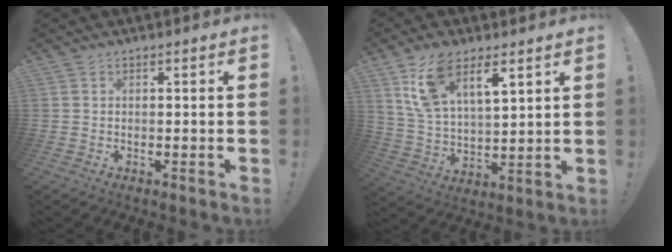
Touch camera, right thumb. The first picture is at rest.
{"total": 13.3, "force": [8.3, 5.9, 8.6], "torque": [-0.157, -0.034, 0.153]}